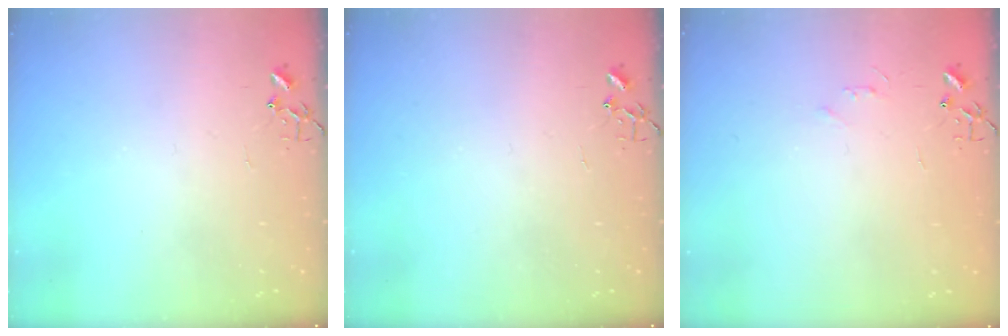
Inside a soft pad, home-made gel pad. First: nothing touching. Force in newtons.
{"total": 0.0}
{"total": 3.5, "press": 3.4, "slide": 0.4}